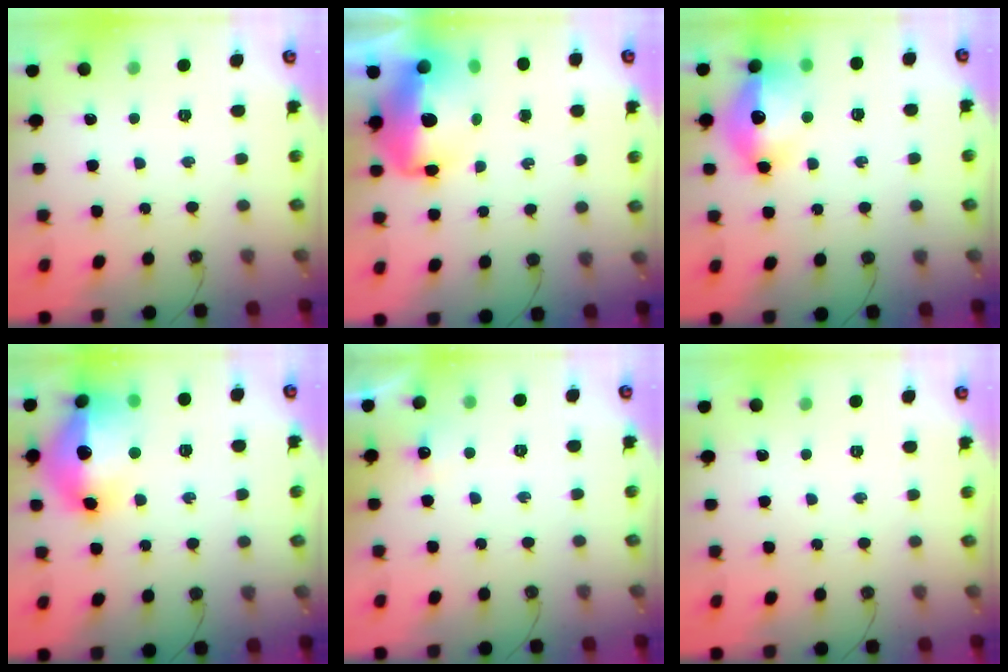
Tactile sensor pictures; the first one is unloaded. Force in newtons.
{"total": 16.5, "press": 16.4, "slide": 1.6}
{"total": 15.2, "press": 15.1, "slide": 1.6}
{"total": 19.8, "press": 19.7, "slide": 1.8}
{"total": 5.1, "press": 5.1, "slide": 0.7}
{"total": 0.0}